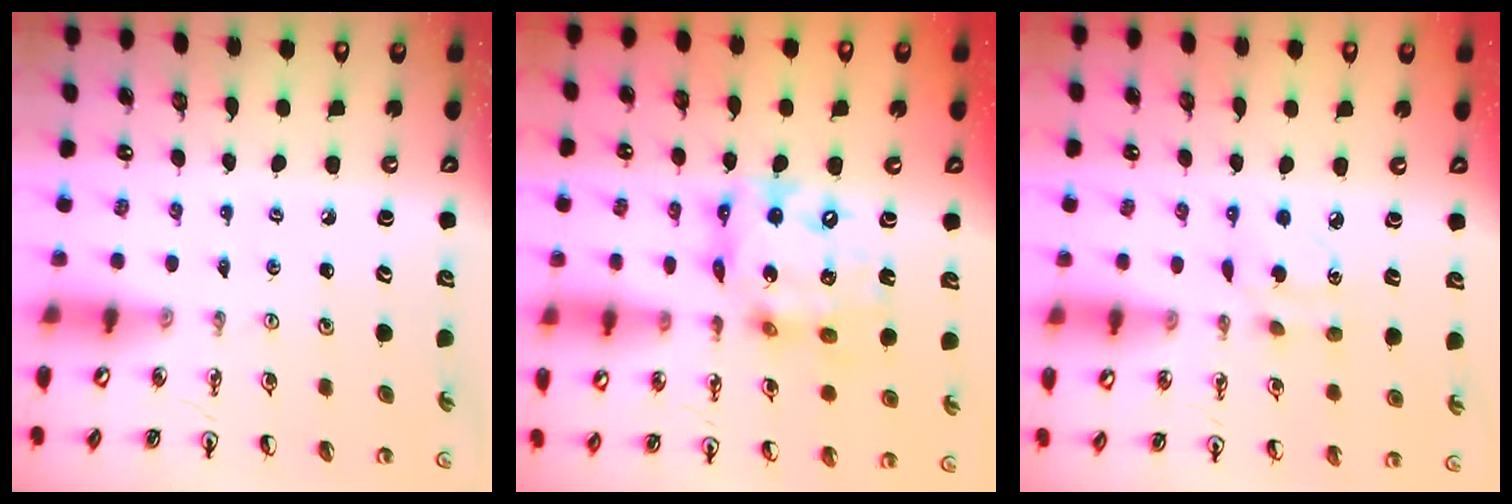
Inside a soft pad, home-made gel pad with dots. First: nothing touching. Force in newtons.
{"total": 15.1, "press": 15.0, "slide": 1.0}
{"total": 4.0, "press": 4.0, "slide": 0.3}